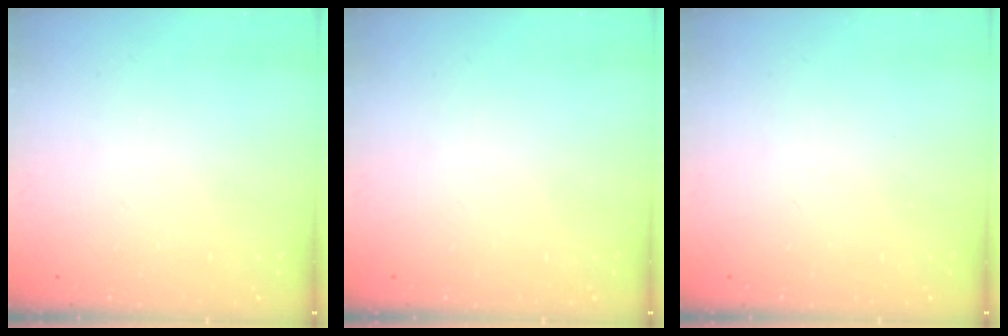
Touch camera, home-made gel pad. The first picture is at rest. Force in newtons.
{"total": 0.0}
{"total": 0.0}